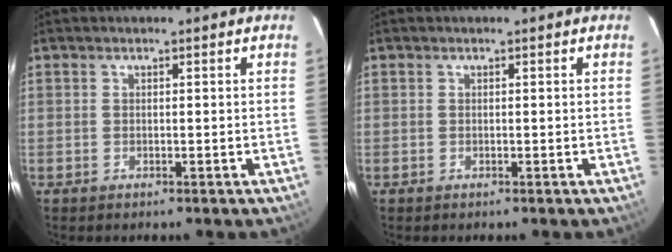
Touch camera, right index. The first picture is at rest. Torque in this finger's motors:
{"motor_torque": [0.00, 0.00, 0.00, 0.00]}